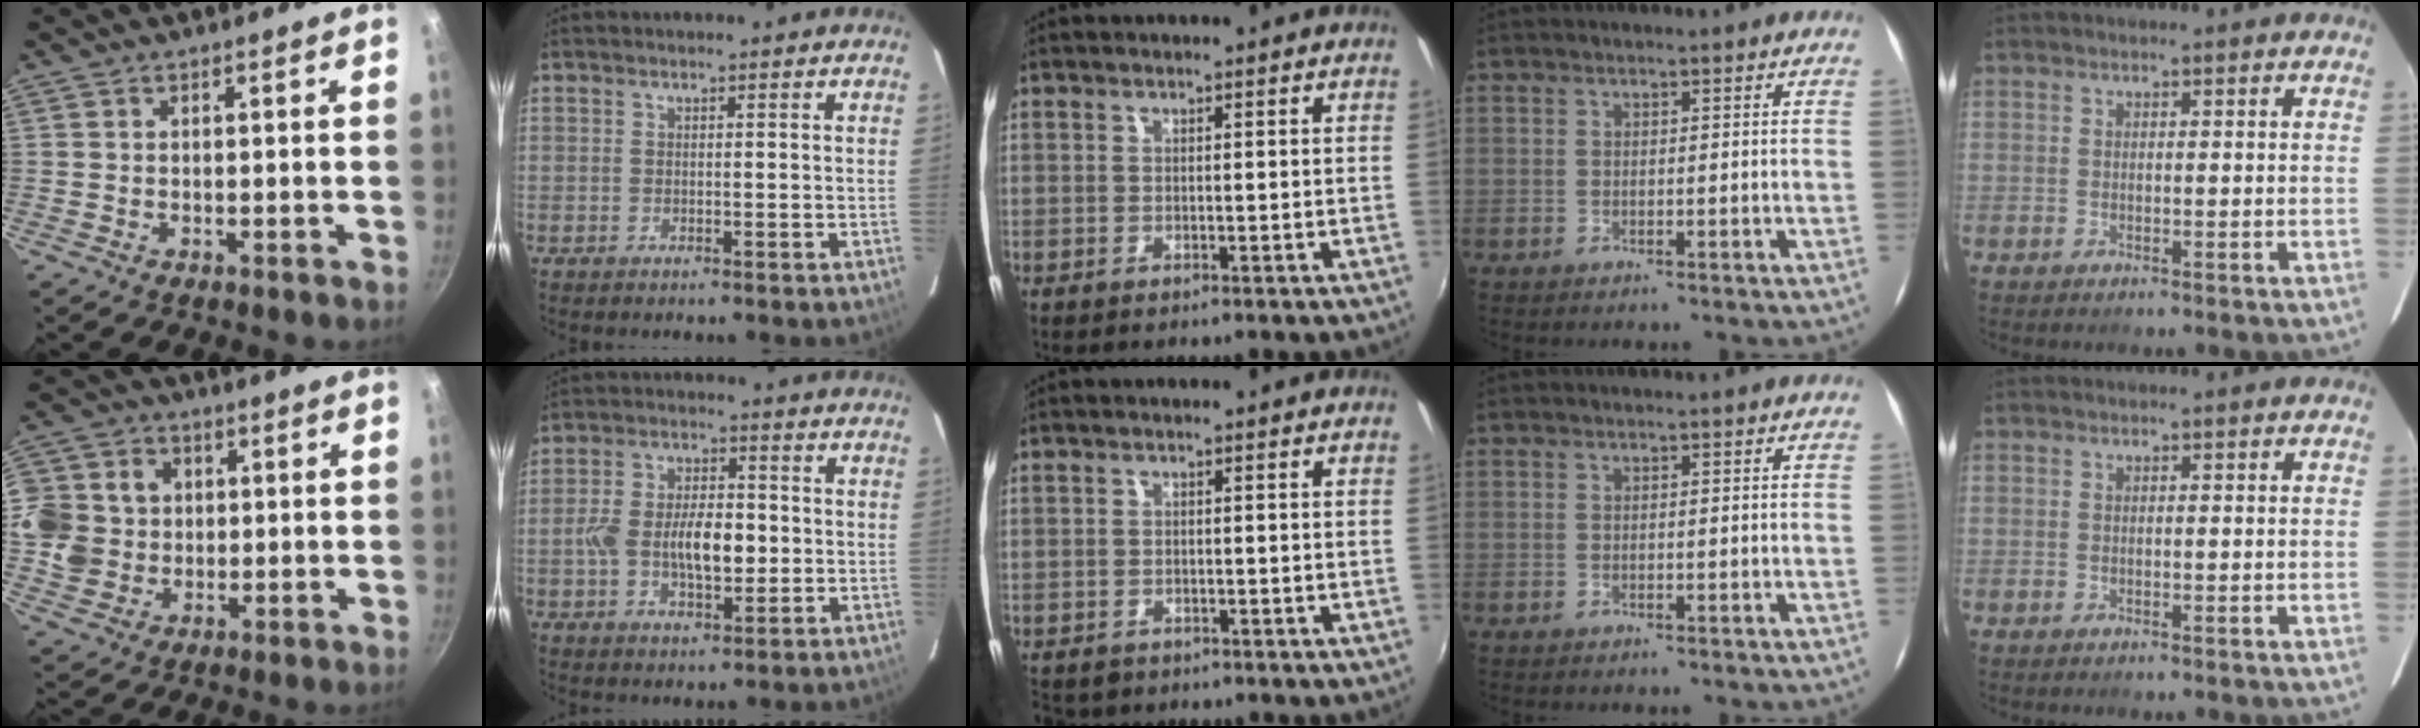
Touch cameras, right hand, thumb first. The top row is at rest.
{"thumb": {"total": 12.6, "force": [0.6, 11.5, 5.1], "torque": [-0.081, 0.010, 0.004]}, "index": {"total": 10.2, "force": [-1.4, 5.0, 8.7], "torque": [-0.169, 0.008, -0.025]}, "middle": {"total": 3.4, "force": [-2.3, 2.2, 1.1], "torque": [-0.033, -0.010, -0.035]}}